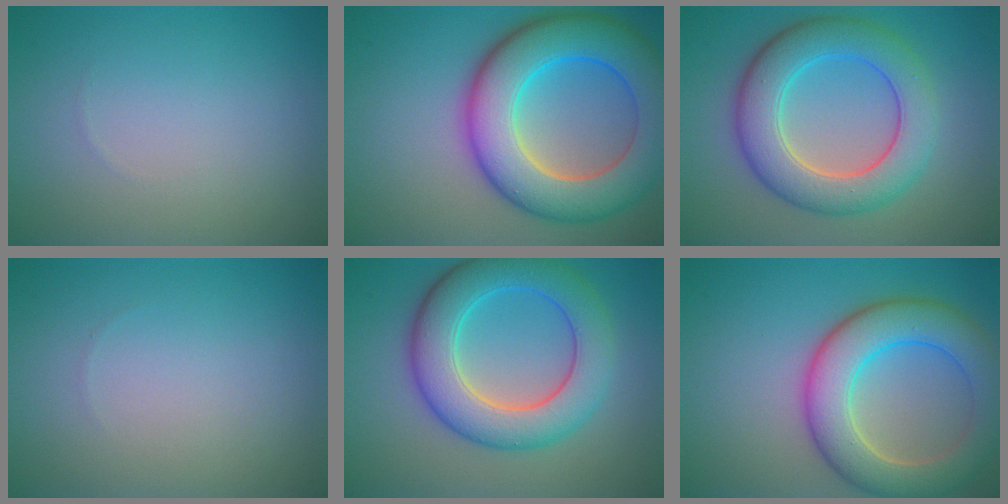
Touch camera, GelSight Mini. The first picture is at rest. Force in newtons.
{"total": 11.3, "press": 11.3, "slide": 0.3}
{"total": 7.9, "press": 7.8, "slide": 0.6}
{"total": 0.0}
{"total": 8.1, "press": 8.1, "slide": 0.1}
{"total": 8.3, "press": 8.3, "slide": 0.5}